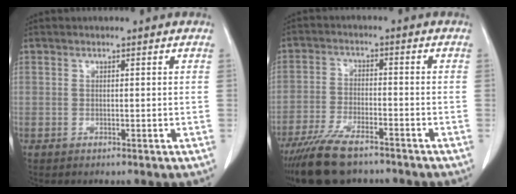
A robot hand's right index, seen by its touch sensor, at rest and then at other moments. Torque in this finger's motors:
{"motor_torque": [1.17, -0.97, 0.44, 0.14]}